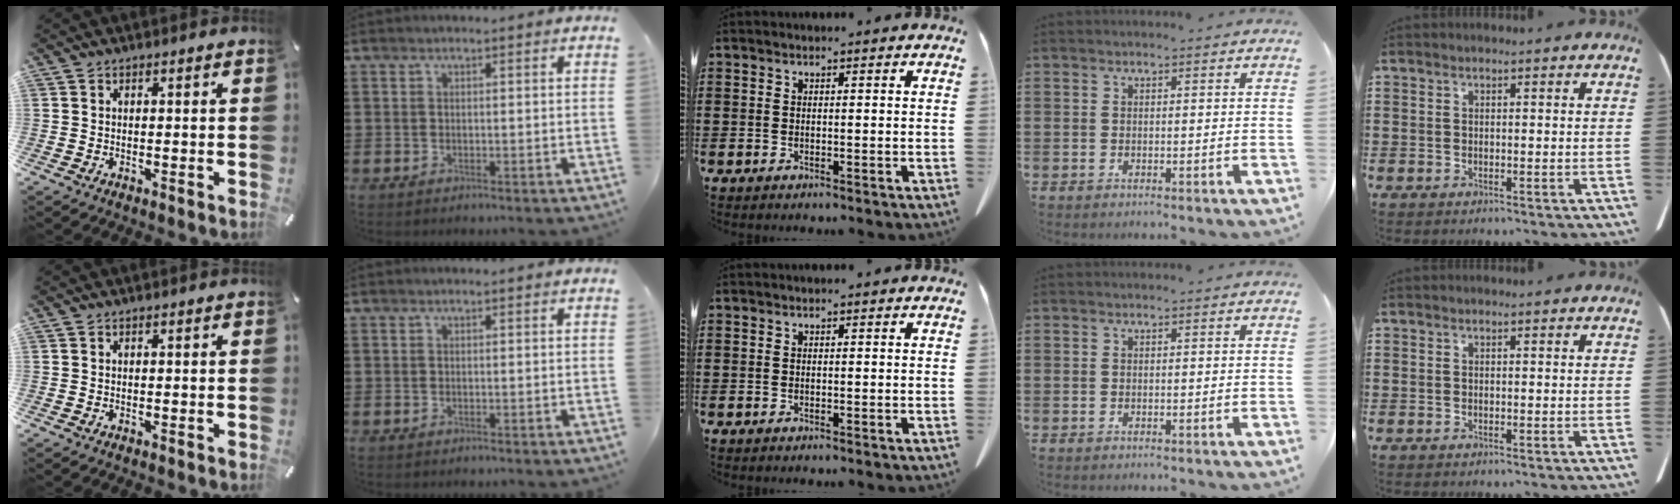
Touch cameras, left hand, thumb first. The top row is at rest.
{}